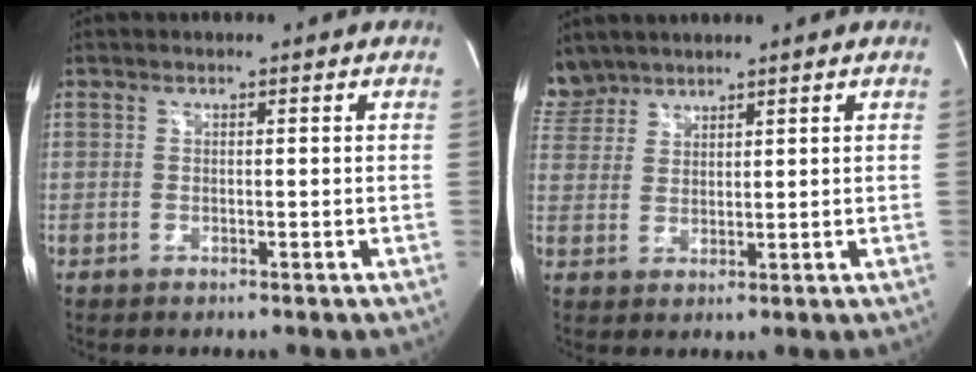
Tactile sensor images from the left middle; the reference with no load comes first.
{"total": 5.1, "force": [4.6, 2.1, -0.1], "torque": [0.001, 0.012, 0.100]}